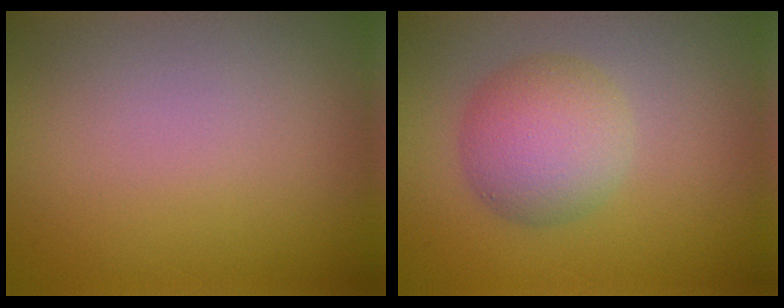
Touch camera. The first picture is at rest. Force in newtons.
{"total": 5.2, "press": 5.2, "slide": 0.0}